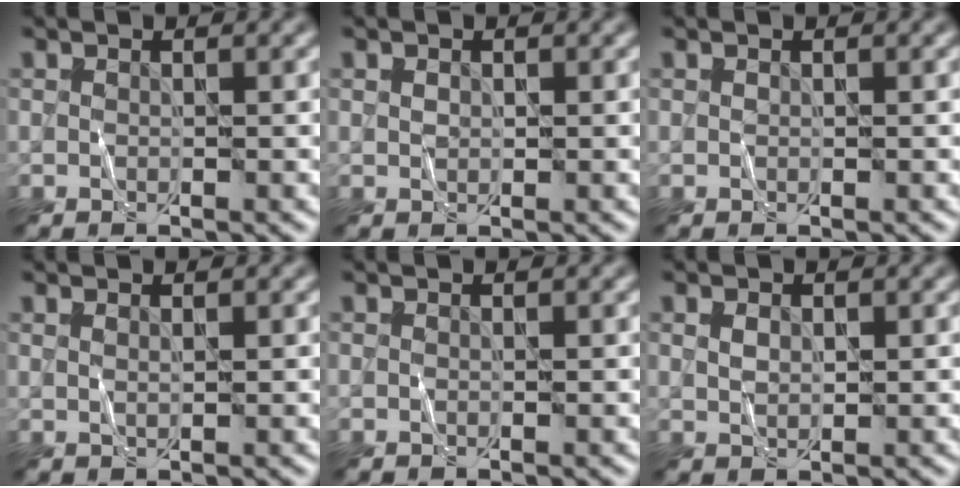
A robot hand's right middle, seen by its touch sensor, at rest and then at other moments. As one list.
[{"total": 0.7, "force": [0.2, 0.5, 0.4], "torque": [-0.008, 0.000, 0.004]}, {"total": 0.0}, {"total": 0.6, "force": [0.4, 0.1, 0.4], "torque": [-0.009, -0.001, 0.009]}, {"total": 0.0}, {"total": 1.3, "force": [0.4, 0.9, 0.8], "torque": [-0.017, 0.000, 0.011]}]